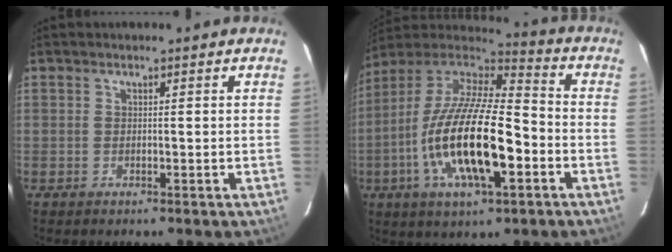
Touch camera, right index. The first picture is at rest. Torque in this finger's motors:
{"motor_torque": [1.52, -0.62, 1.05, 0.21]}